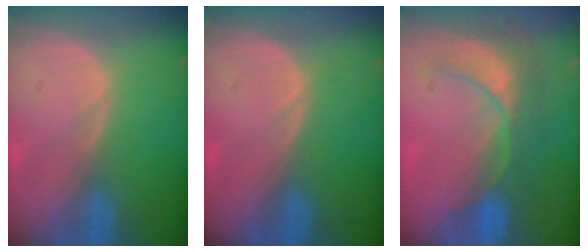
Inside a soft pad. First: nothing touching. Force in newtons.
{"total": 0.0}
{"total": 9.1, "press": 7.9, "slide": 4.5}